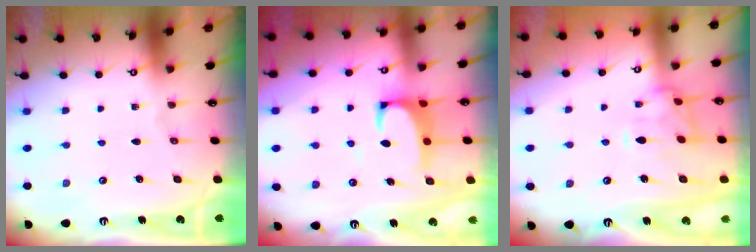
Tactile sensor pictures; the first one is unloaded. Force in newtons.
{"total": 2.5, "press": 2.2, "slide": 1.1}
{"total": 3.6, "press": 3.3, "slide": 1.4}